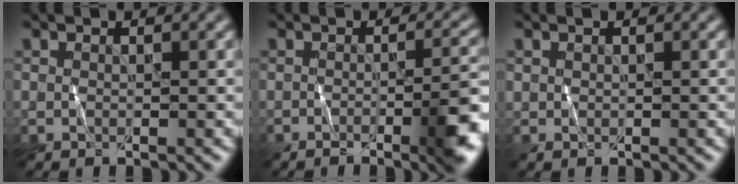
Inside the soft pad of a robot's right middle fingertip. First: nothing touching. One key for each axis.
{"total": 5.2, "fx": -2.2, "fy": 1.3, "fz": 4.5, "tx": -0.049, "ty": 0.003, "tz": -0.036}
{"total": 0.0}